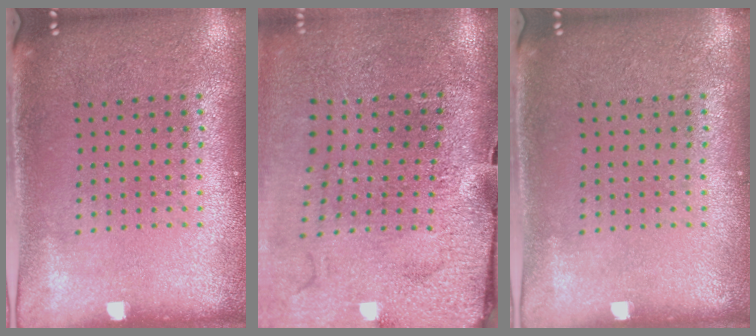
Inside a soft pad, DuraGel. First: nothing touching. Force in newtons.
{"total": 4.4, "press": 3.4, "slide": 2.7}
{"total": 0.0}